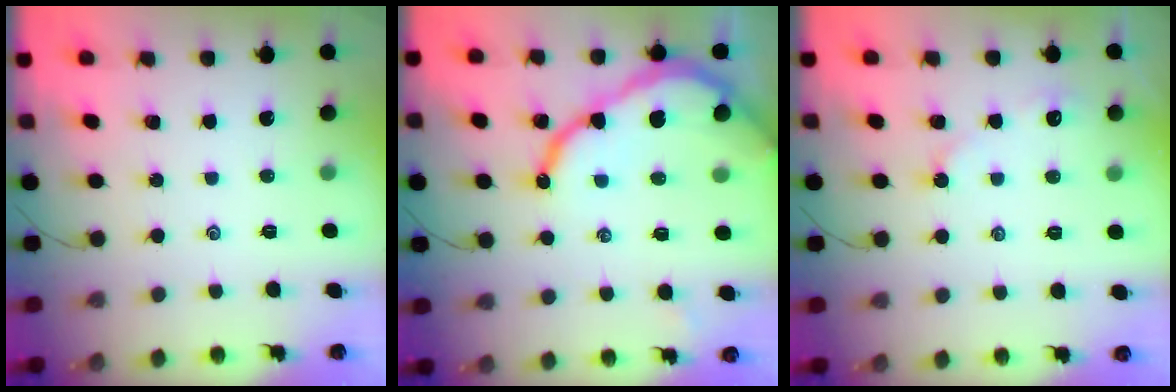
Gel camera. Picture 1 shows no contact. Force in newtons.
{"total": 13.8, "press": 13.7, "slide": 1.4}
{"total": 3.5, "press": 3.4, "slide": 0.3}